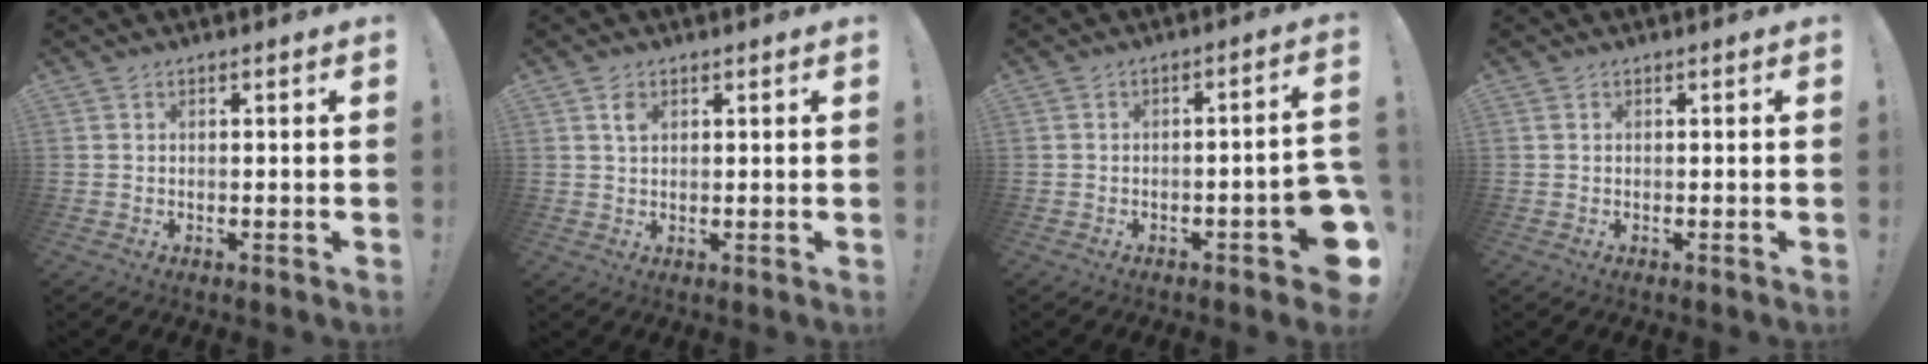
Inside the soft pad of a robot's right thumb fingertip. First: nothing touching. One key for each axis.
{"total": 2.7, "fx": 1.4, "fy": 1.6, "fz": 1.7, "tx": -0.029, "ty": 0.000, "tz": 0.023}
{"total": 8.1, "fx": -3.4, "fy": 2.0, "fz": 7.1, "tx": -0.087, "ty": 0.009, "tz": -0.051}
{"total": 0.0}